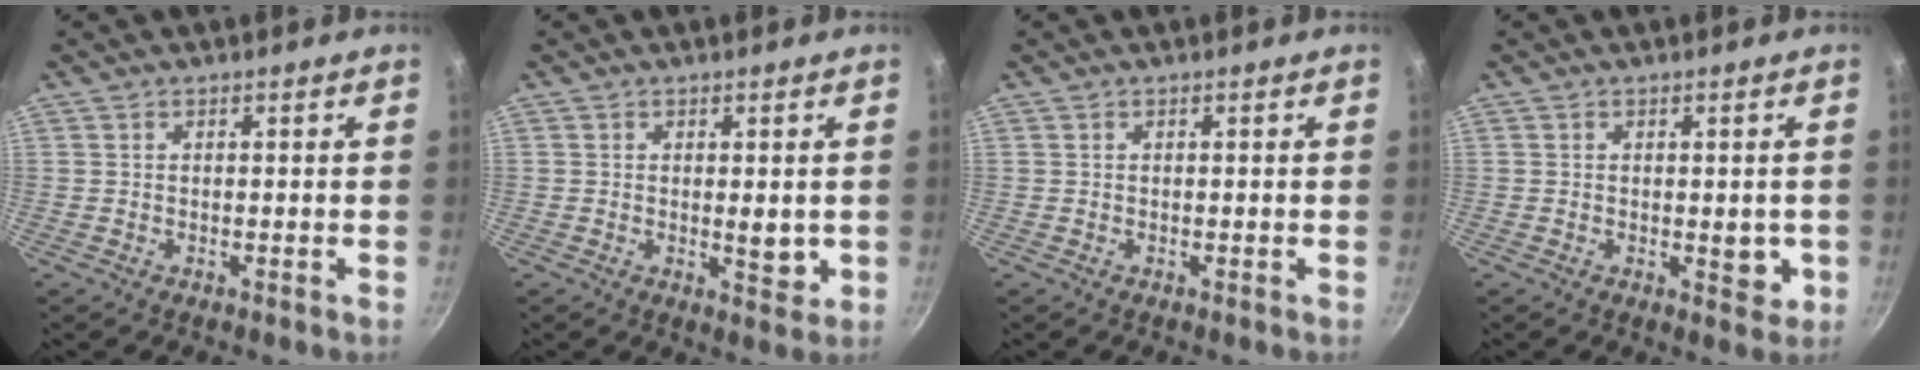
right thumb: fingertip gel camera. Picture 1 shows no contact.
{"total": 3.6, "force": [0.1, 1.8, 3.2], "torque": [-0.040, -0.012, 0.004]}
{"total": 0.0}
{"total": 3.8, "force": [-0.4, 2.1, 3.1], "torque": [-0.025, -0.001, -0.002]}